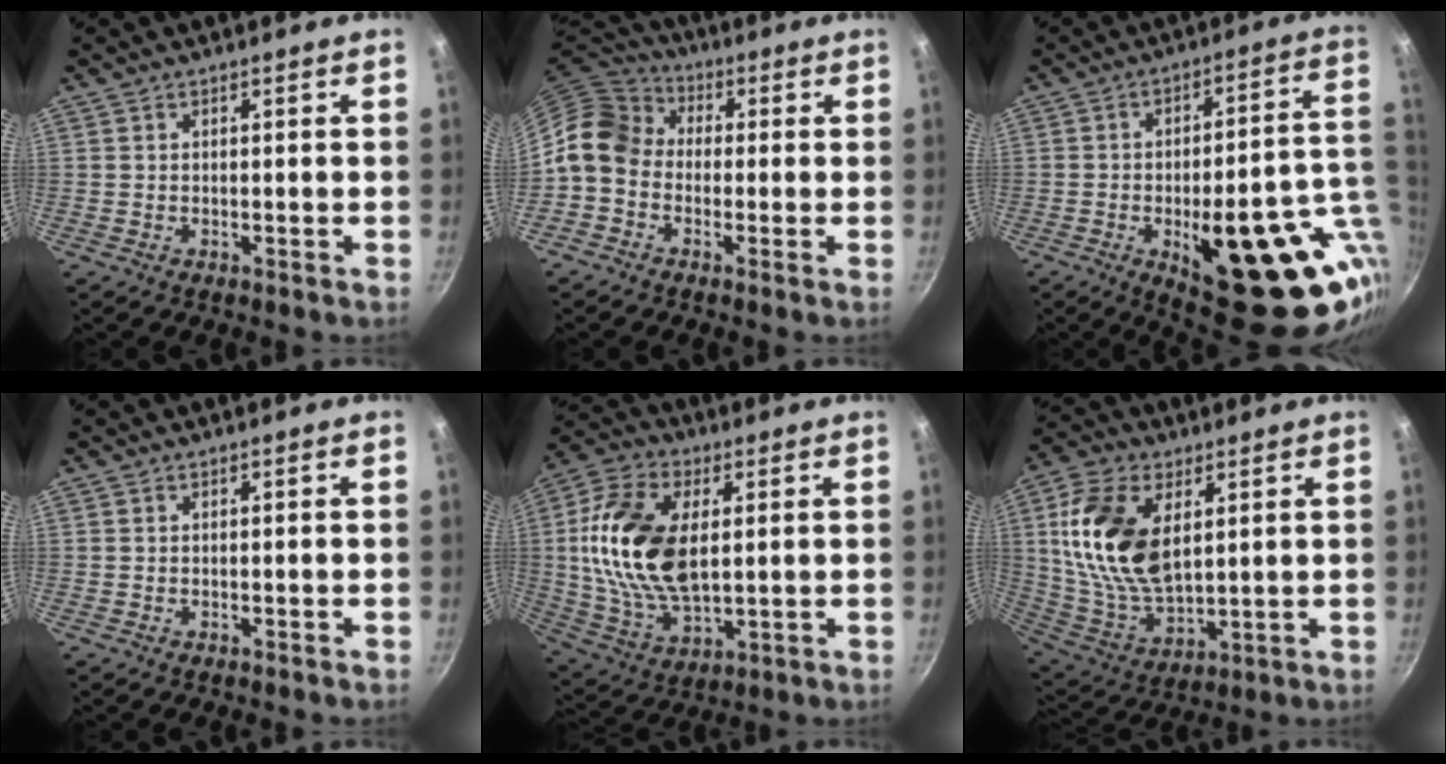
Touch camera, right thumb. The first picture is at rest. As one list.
[{"total": 10.6, "force": [-0.5, 8.6, 6.1], "torque": [-0.093, 0.037, -0.033]}, {"total": 26.1, "force": [-6.2, 10.0, 23.2], "torque": [-0.269, 0.007, -0.070]}, {"total": 0.0}, {"total": 19.7, "force": [2.7, 11.4, 15.8], "torque": [-0.293, -0.003, 0.052]}, {"total": 18.6, "force": [4.8, 10.8, 14.4], "torque": [-0.267, -0.017, 0.102]}]